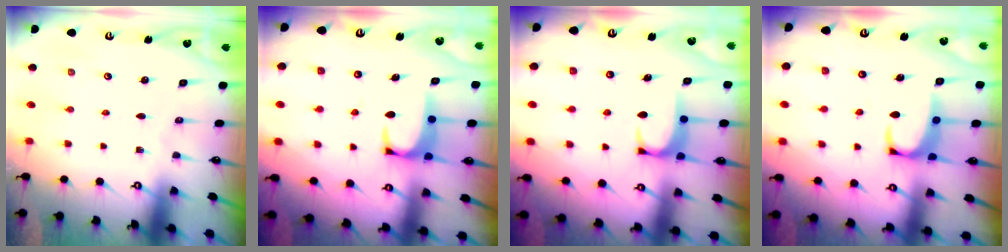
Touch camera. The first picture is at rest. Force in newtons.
{"total": 1.9, "press": 1.8, "slide": 0.3}
{"total": 1.8, "press": 1.7, "slide": 0.5}
{"total": 2.6, "press": 2.5, "slide": 0.7}